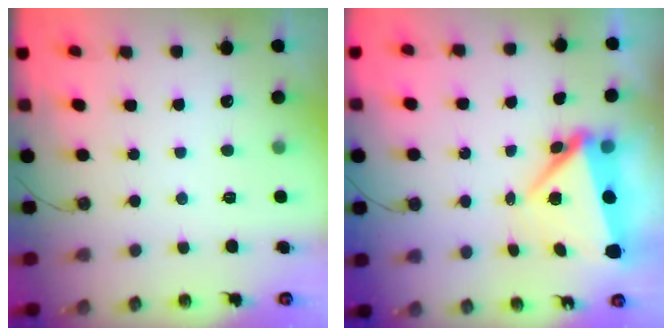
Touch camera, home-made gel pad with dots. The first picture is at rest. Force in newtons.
{"total": 7.2, "press": 6.7, "slide": 2.7}